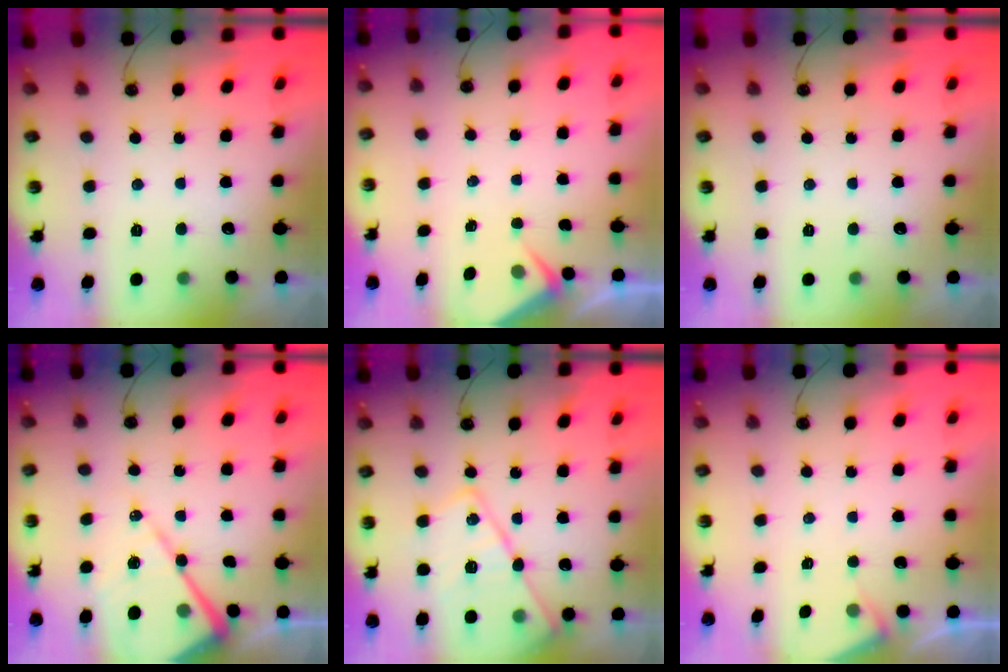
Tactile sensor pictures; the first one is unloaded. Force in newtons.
{"total": 3.2, "press": 3.2, "slide": 0.5}
{"total": 0.0}
{"total": 14.1, "press": 14.0, "slide": 1.4}
{"total": 18.2, "press": 18.1, "slide": 1.6}
{"total": 4.1, "press": 4.1, "slide": 0.2}